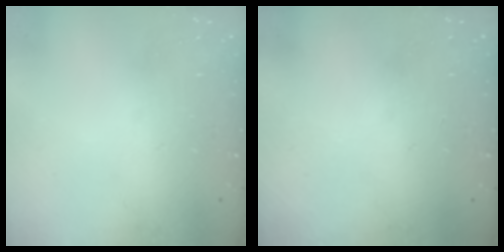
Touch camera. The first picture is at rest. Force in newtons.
{"total": 1.0, "press": 0.0, "slide": 1.0}